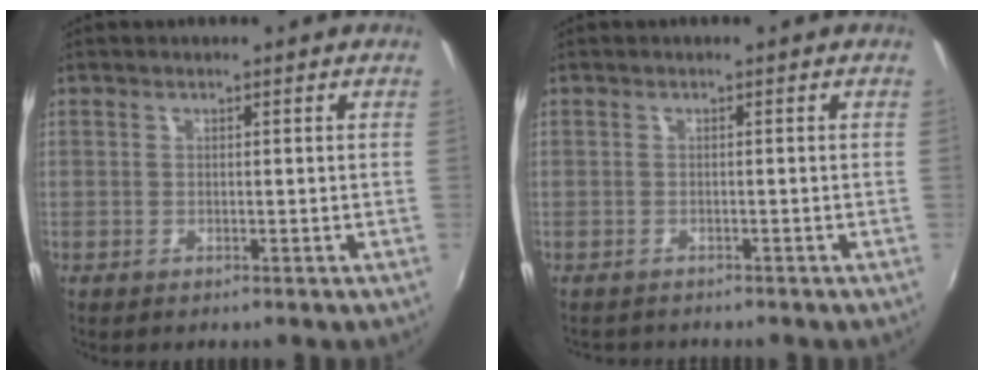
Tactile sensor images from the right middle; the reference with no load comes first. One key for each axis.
{"total": 1.8, "fx": -1.7, "fy": 0.5, "fz": 0.3, "tx": -0.008, "ty": -0.010, "tz": -0.025}